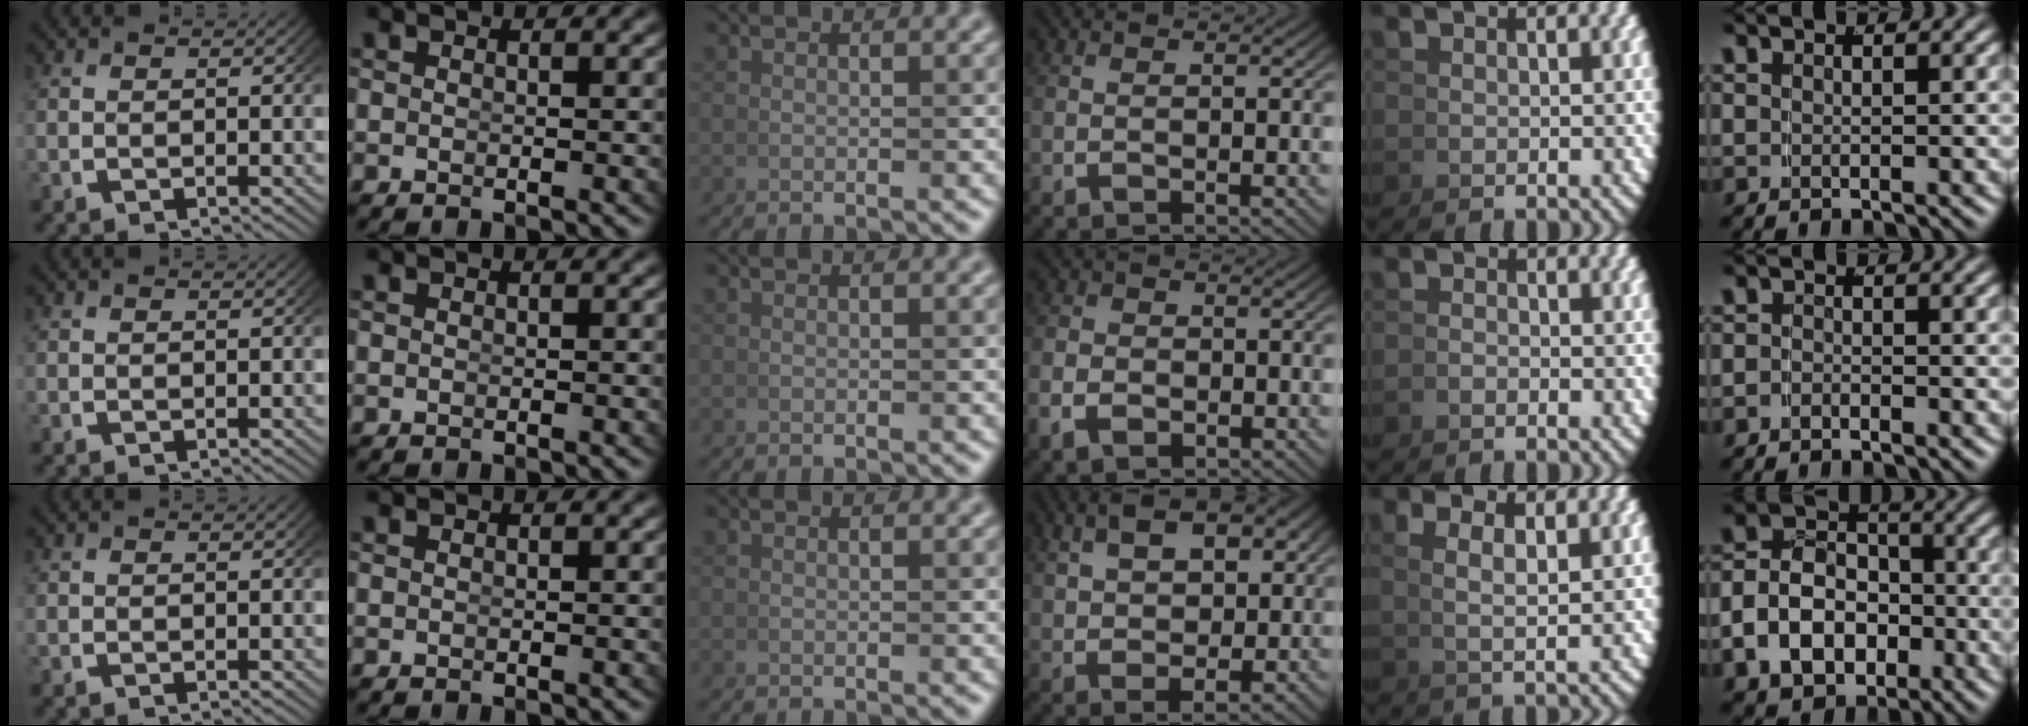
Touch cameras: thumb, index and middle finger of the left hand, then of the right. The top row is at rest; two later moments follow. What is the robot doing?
{"motion": "lift_and_place", "object": "hoodie"}